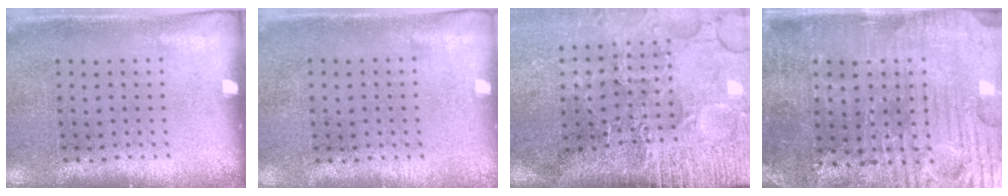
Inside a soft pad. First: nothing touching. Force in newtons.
{"total": 0.0}
{"total": 4.9, "press": 4.0, "slide": 2.9}
{"total": 3.5, "press": 3.5, "slide": 0.5}